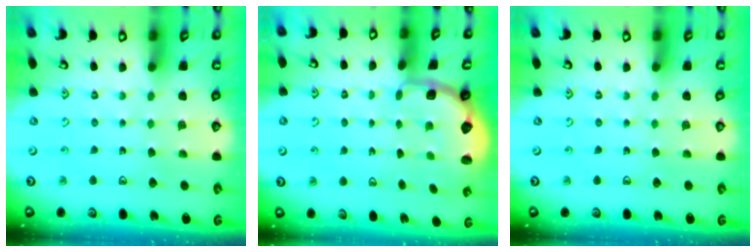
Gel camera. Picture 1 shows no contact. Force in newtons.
{"total": 2.3, "press": 1.7, "slide": 1.5}
{"total": 0.0}